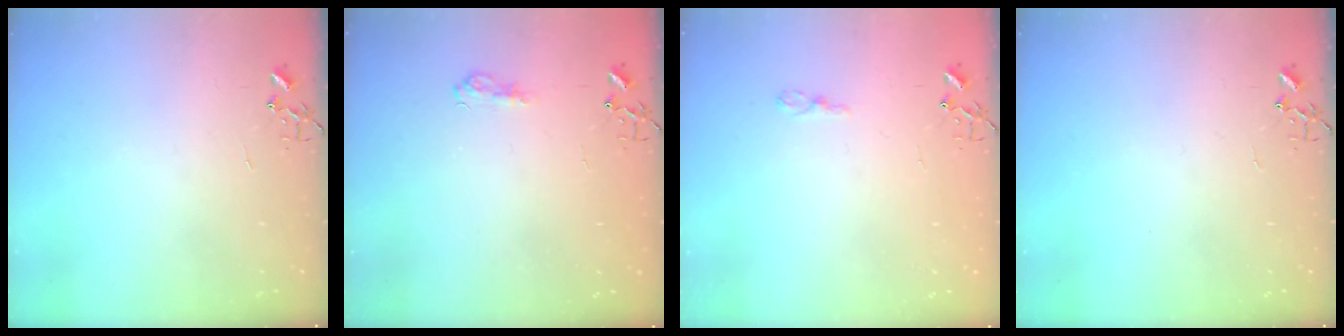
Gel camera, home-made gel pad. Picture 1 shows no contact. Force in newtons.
{"total": 7.9, "press": 7.8, "slide": 0.8}
{"total": 3.8, "press": 3.8, "slide": 0.4}
{"total": 0.0}